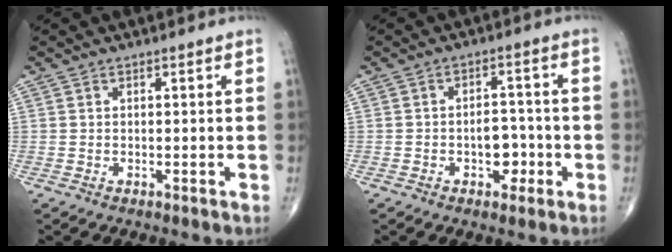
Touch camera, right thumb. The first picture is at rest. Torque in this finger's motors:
{"motor_torque": [2.60, 2.41, 1.16, -0.61, 0.43]}